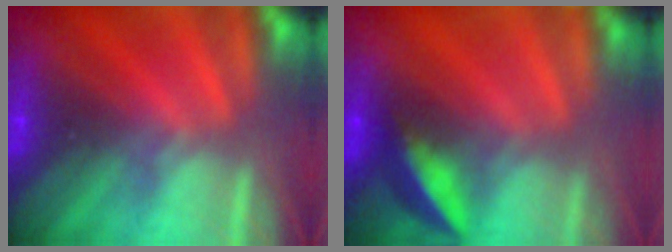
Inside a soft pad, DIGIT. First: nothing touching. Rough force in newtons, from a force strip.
{"total": 6.1}